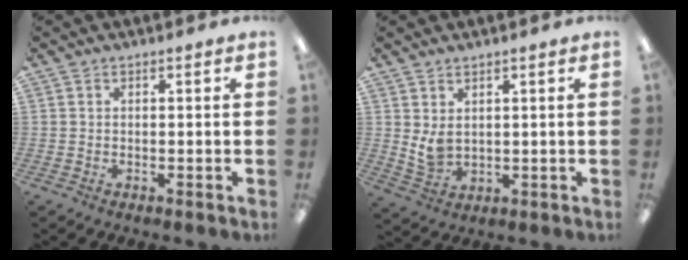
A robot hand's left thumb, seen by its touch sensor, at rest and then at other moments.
{"total": 4.7, "force": [2.1, 2.9, 3.0], "torque": [-0.067, -0.013, 0.036]}